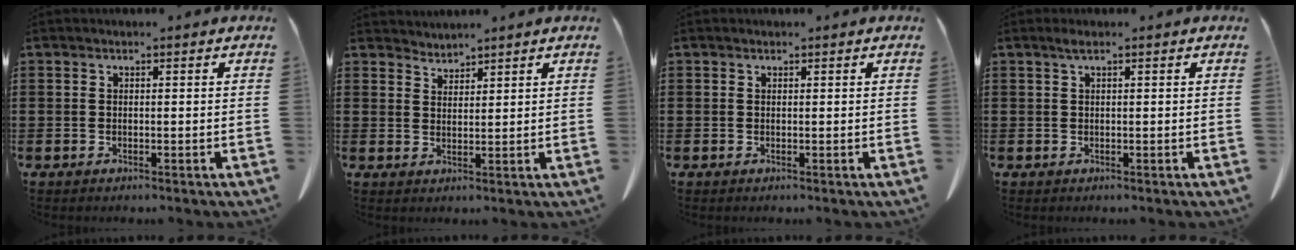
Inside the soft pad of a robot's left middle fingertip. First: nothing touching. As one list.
[{"total": 2.3, "force": [2.2, -0.1, -0.5], "torque": [0.003, -0.007, 0.043]}, {"total": 0.0}, {"total": 1.0, "force": [0.4, 0.0, 0.9], "torque": [-0.019, 0.000, 0.008]}]